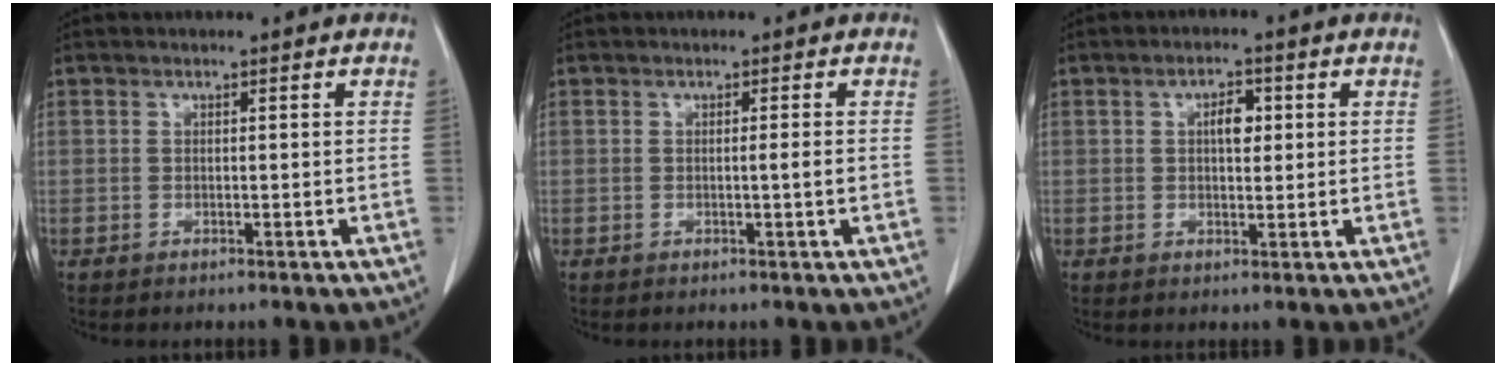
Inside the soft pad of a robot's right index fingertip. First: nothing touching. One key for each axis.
{"total": 1.3, "fx": 0.0, "fy": -0.2, "fz": 1.3, "tx": -0.020, "ty": -0.001, "tz": 0.000}
{"total": 3.5, "fx": 1.0, "fy": 1.7, "fz": 3.0, "tx": -0.045, "ty": 0.005, "tz": 0.015}